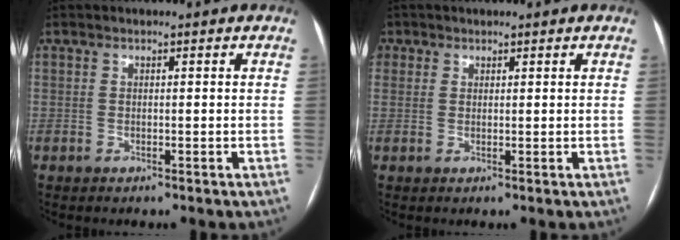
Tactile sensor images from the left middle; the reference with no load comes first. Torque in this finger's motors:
{"motor_torque": [2.04, -0.08, 1.05, 0.10]}